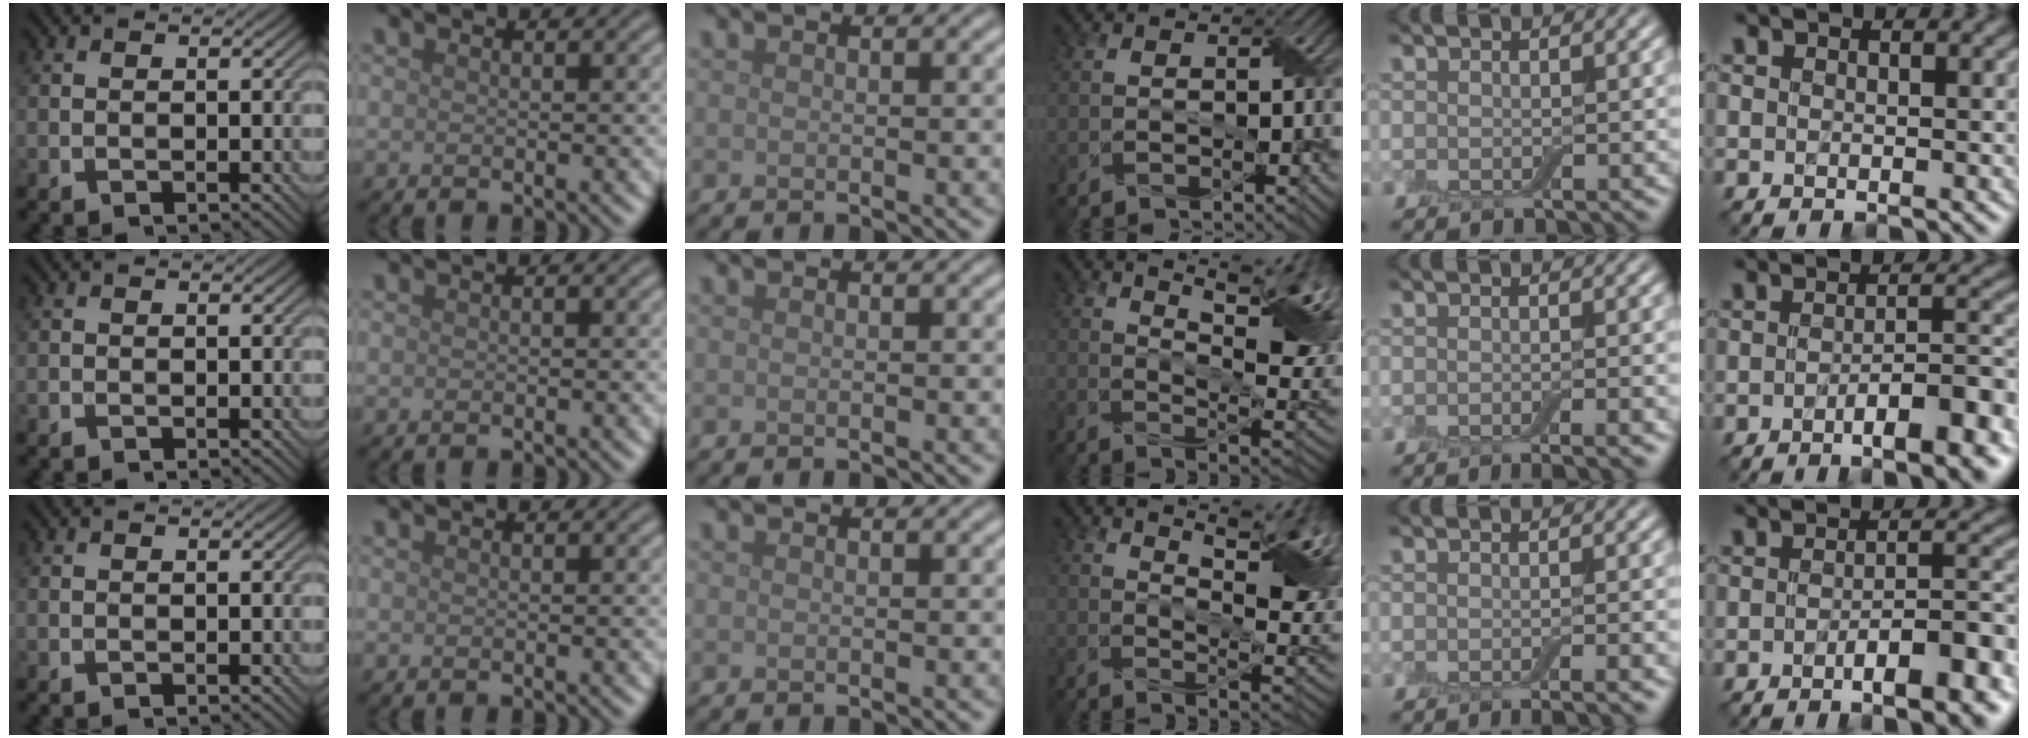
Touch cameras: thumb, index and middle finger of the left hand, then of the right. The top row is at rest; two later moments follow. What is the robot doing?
{"motion": "wrap", "object": "adhesive wrap"}